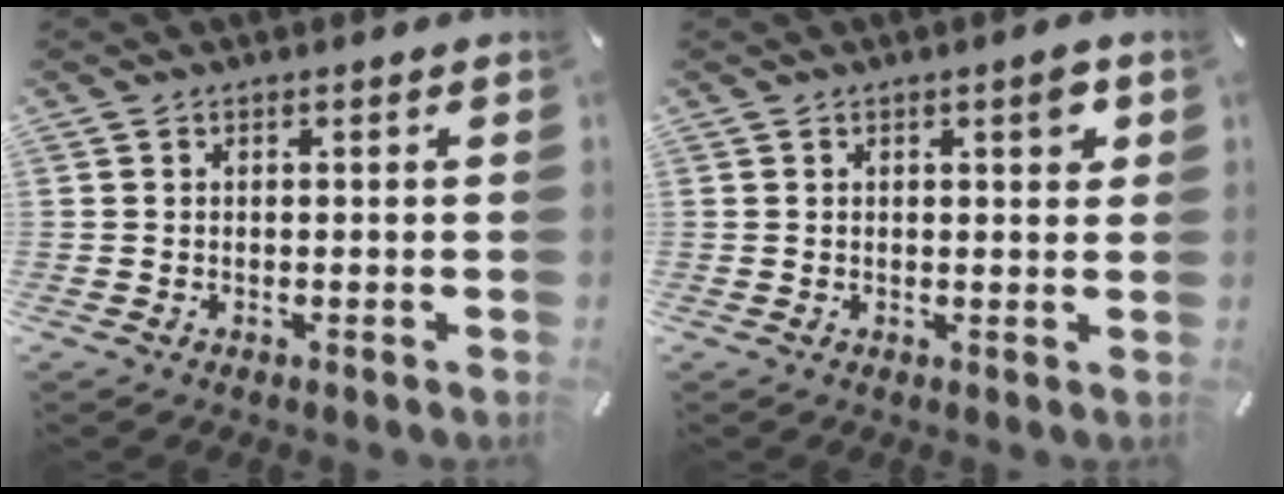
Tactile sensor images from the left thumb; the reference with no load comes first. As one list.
[{"total": 3.5, "force": [1.4, 1.2, 3.0], "torque": [-0.037, -0.004, 0.017]}]